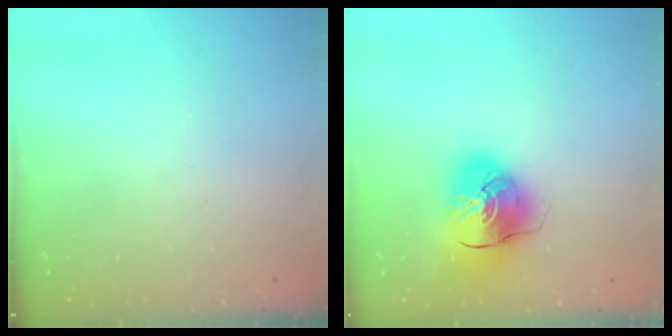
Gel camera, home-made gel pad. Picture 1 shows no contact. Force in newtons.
{"total": 11.4, "press": 11.3, "slide": 1.8}